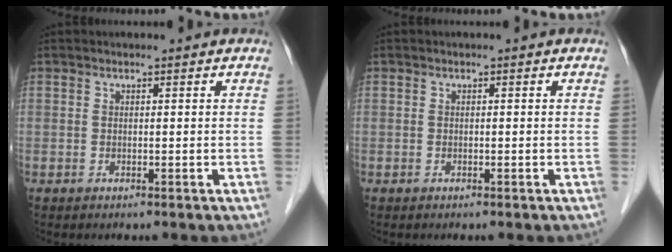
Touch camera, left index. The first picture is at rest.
{"total": 0.0}